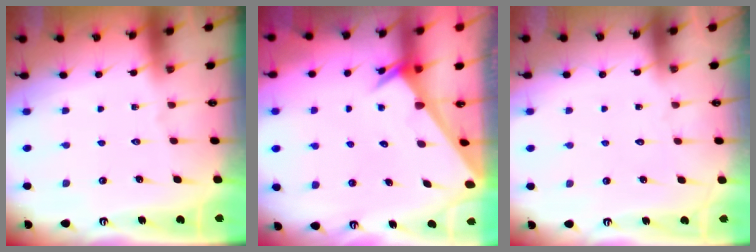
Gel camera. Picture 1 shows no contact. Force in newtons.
{"total": 2.3, "press": 2.3, "slide": 0.1}
{"total": 1.4, "press": 1.4, "slide": 0.1}